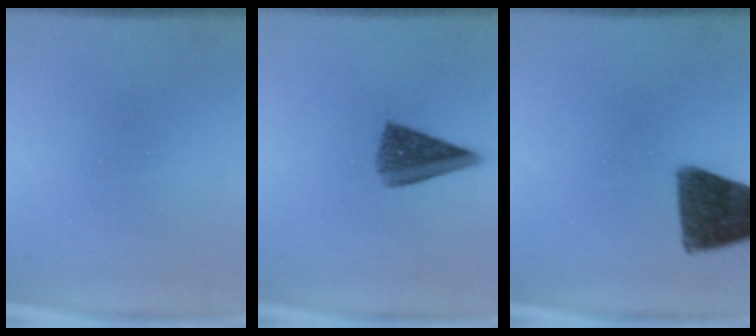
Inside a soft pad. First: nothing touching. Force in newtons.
{"total": 7.2}
{"total": 12.4}